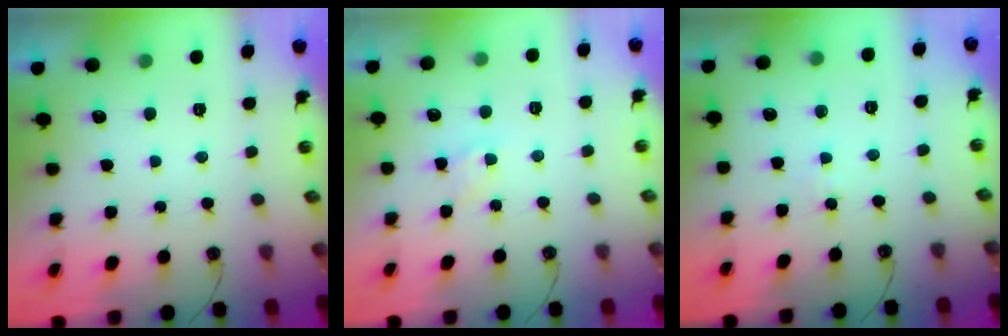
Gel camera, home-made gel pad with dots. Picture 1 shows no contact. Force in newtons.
{"total": 8.0, "press": 8.0, "slide": 0.7}
{"total": 2.4, "press": 2.4, "slide": 0.2}